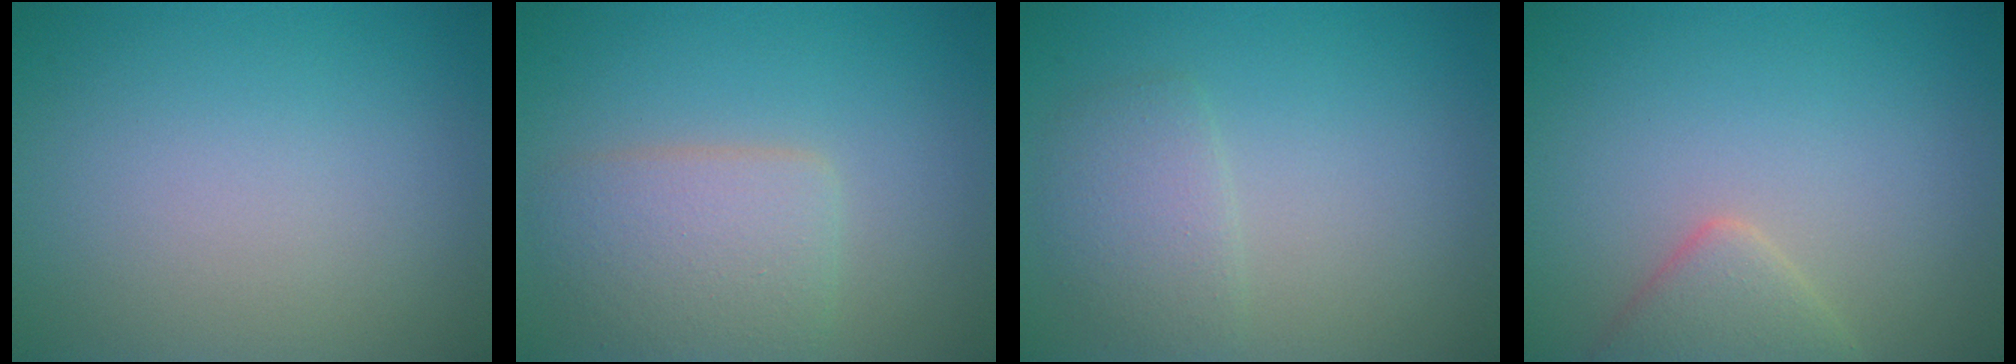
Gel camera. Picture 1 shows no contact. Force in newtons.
{"total": 4.0, "press": 4.0, "slide": 0.1}
{"total": 2.3, "press": 2.3, "slide": 0.0}
{"total": 2.8, "press": 2.8, "slide": 0.1}